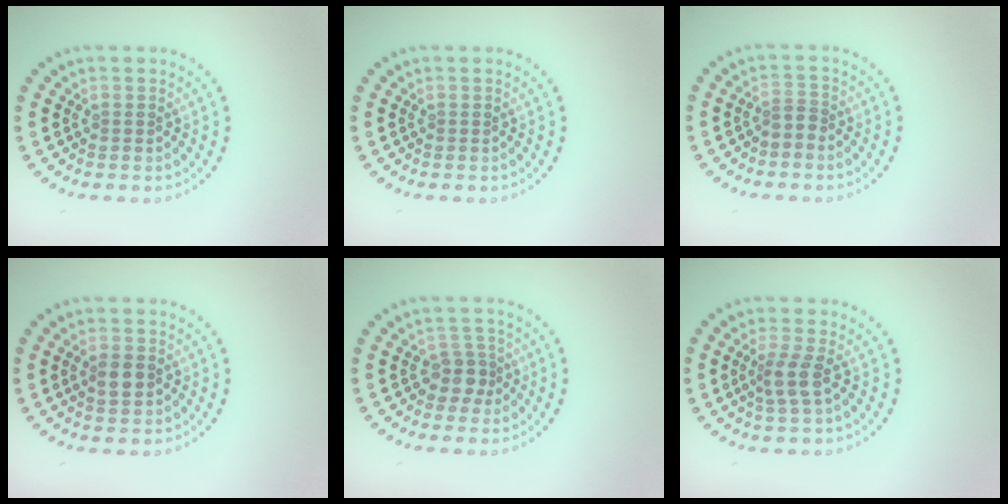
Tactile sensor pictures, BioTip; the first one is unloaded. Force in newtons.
{"total": 0.0}
{"total": 1.3, "press": 0.8, "slide": 0.9}
{"total": 2.1, "press": 2.1, "slide": 0.2}
{"total": 2.3, "press": 1.9, "slide": 1.3}
{"total": 2.4, "press": 1.9, "slide": 1.5}